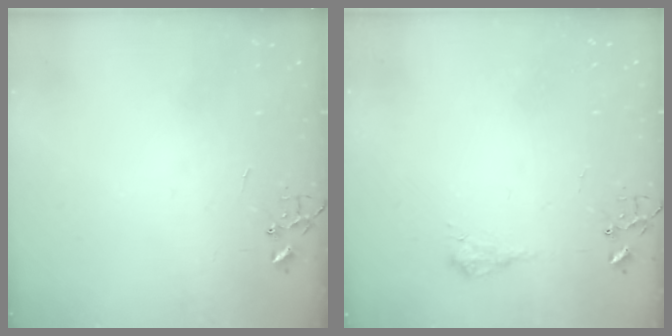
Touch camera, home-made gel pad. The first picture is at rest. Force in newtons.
{"total": 8.5, "press": 8.5, "slide": 0.8}